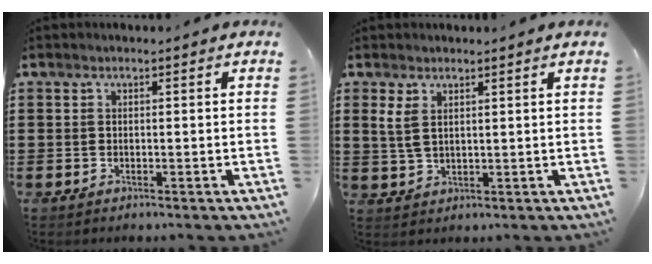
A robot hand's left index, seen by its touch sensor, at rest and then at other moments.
{"total": 3.3, "force": [1.8, 1.4, 2.4], "torque": [-0.059, 0.003, 0.031]}